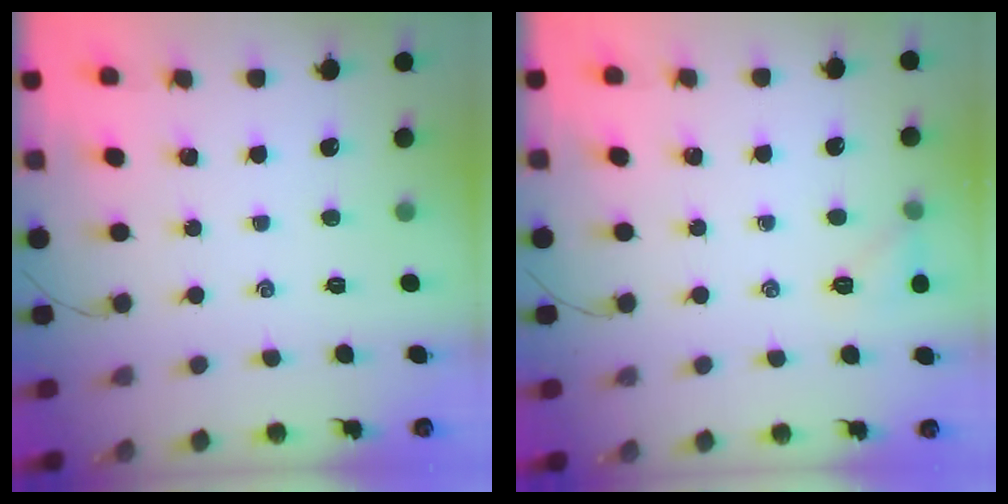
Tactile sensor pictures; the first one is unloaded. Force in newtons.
{"total": 6.6, "press": 6.4, "slide": 1.7}